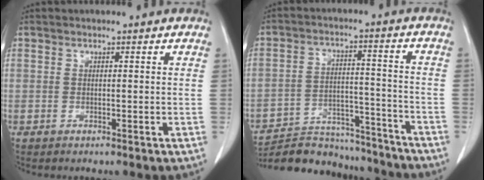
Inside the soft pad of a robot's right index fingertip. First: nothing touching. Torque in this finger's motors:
{"motor_torque": [-0.43, -0.60, 0.19, 0.01]}